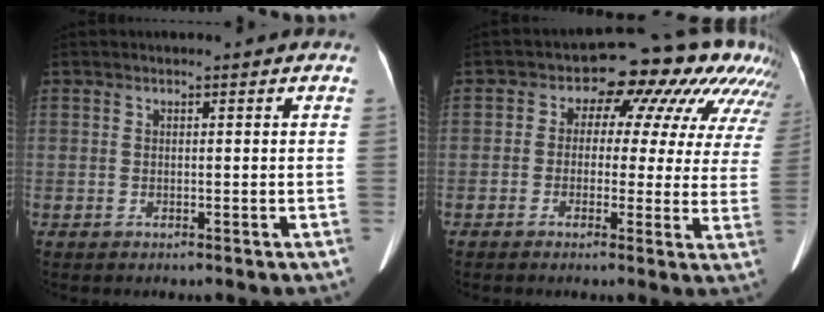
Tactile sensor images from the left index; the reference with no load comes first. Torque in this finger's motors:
{"motor_torque": [0.76, -0.88, 0.88, 0.04]}